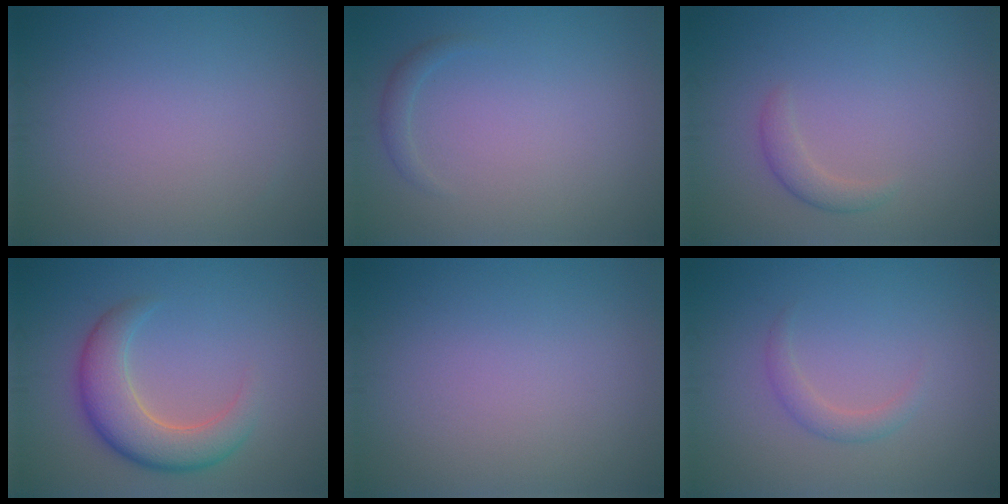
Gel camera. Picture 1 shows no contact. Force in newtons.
{"total": 0.9, "press": 0.9, "slide": 0.0}
{"total": 1.4, "press": 1.4, "slide": 0.1}
{"total": 5.4, "press": 5.4, "slide": 0.5}
{"total": 0.0}
{"total": 1.4, "press": 1.4, "slide": 0.1}